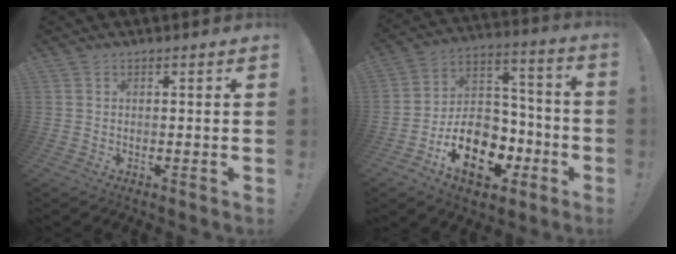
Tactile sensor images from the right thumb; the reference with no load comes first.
{"total": 19.3, "force": [-8.6, 13.6, 10.8], "torque": [-0.152, 0.051, -0.128]}